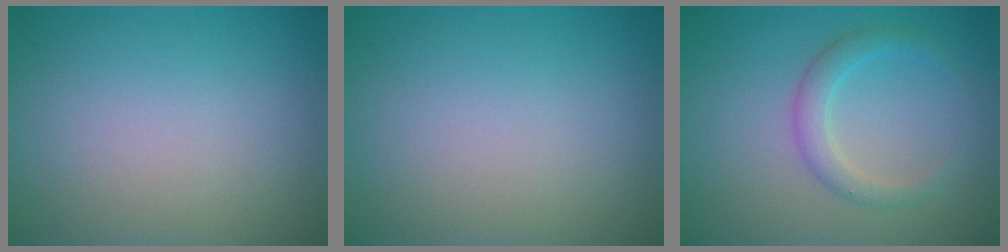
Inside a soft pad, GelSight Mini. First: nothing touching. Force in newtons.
{"total": 0.0}
{"total": 2.3, "press": 2.3, "slide": 0.1}